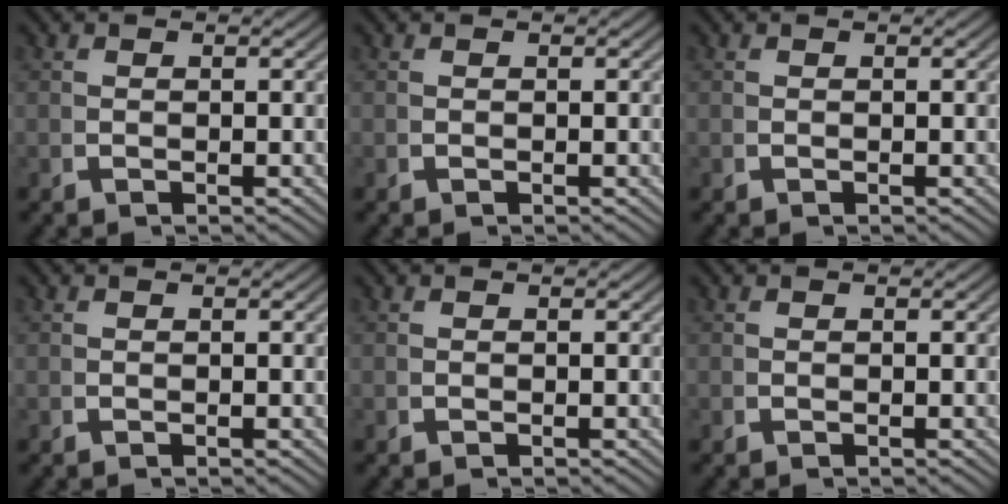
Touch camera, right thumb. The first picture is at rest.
{"total": 0.0}
{"total": 0.0}
{"total": 0.0}
{"total": 0.0}
{"total": 0.0}